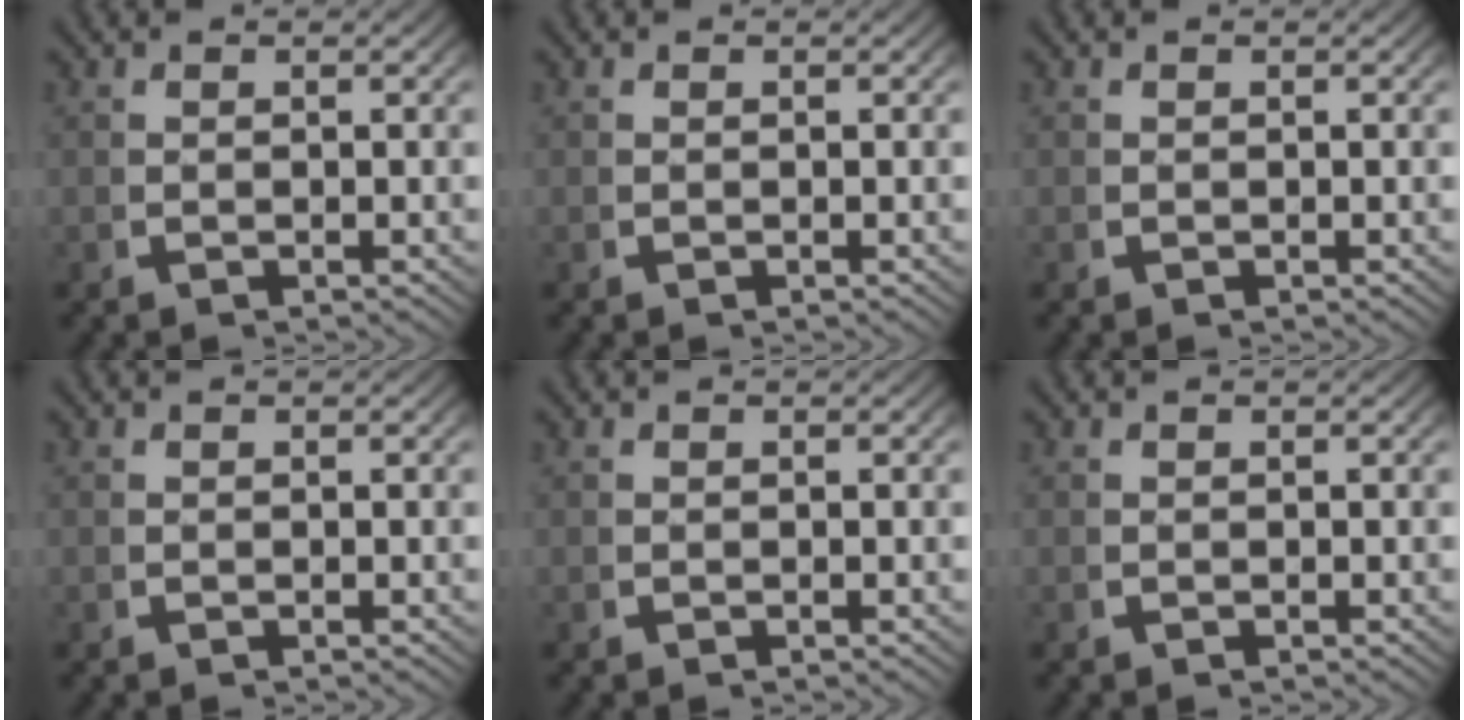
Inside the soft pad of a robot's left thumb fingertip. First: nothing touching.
{"total": 0.0}
{"total": 0.0}
{"total": 0.0}
{"total": 0.0}
{"total": 0.0}